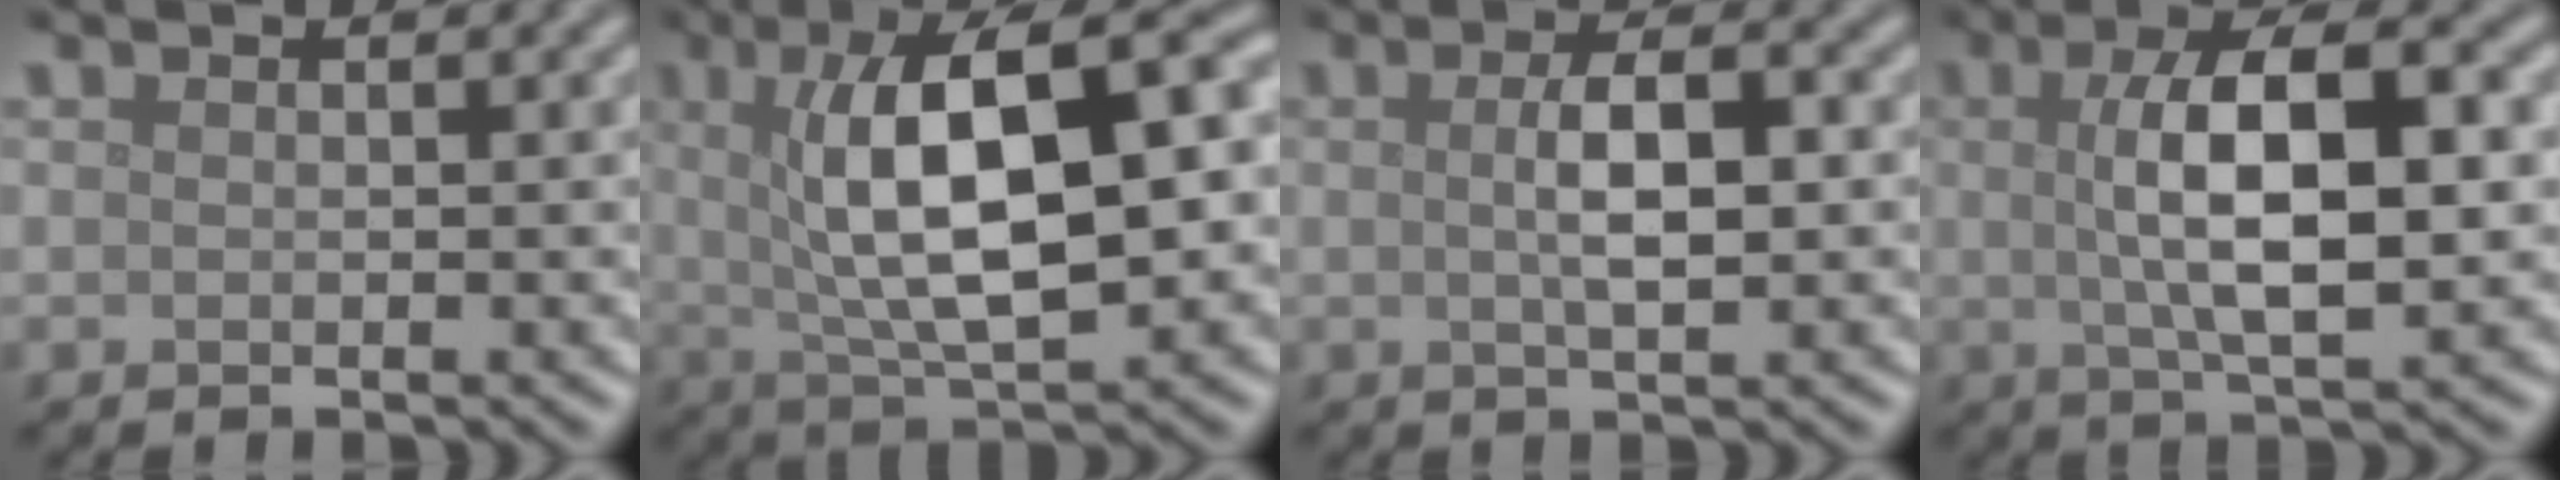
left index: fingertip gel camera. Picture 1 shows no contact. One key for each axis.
{"total": 12.6, "fx": 2.1, "fy": 4.4, "fz": 11.6, "tx": -0.171, "ty": 0.011, "tz": 0.030}
{"total": 3.7, "fx": 0.3, "fy": 1.0, "fz": 3.6, "tx": -0.066, "ty": 0.004, "tz": 0.004}
{"total": 8.5, "fx": 0.9, "fy": 2.7, "fz": 8.0, "tx": -0.127, "ty": 0.008, "tz": 0.012}